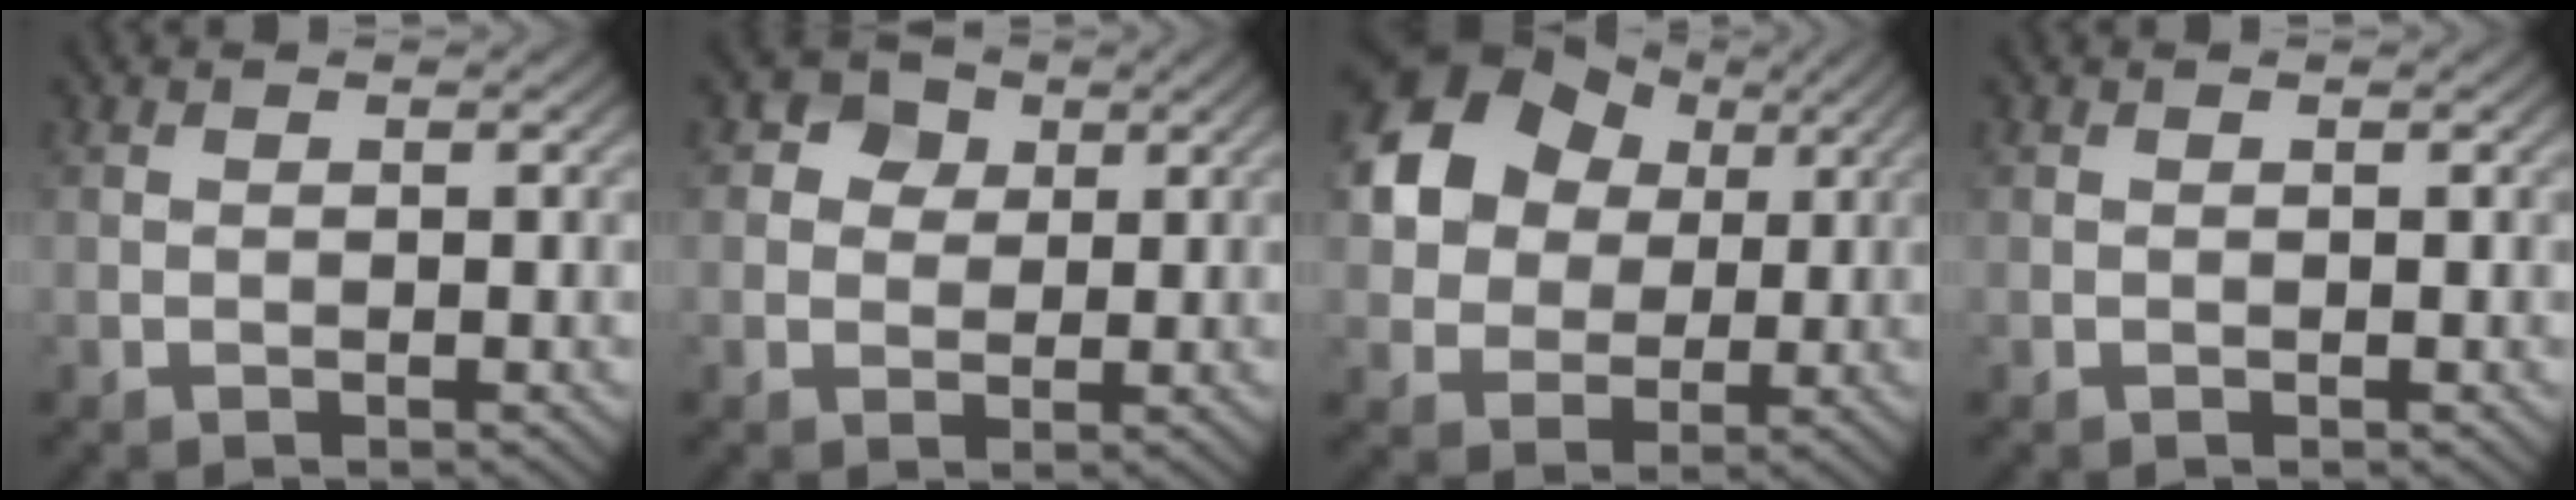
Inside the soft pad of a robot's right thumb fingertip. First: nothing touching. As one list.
[{"total": 3.4, "force": [1.2, 2.9, 1.4], "torque": [-0.023, 0.006, 0.015]}, {"total": 12.2, "force": [4.1, 9.6, 6.4], "torque": [-0.163, 0.027, 0.068]}, {"total": 0.0}]